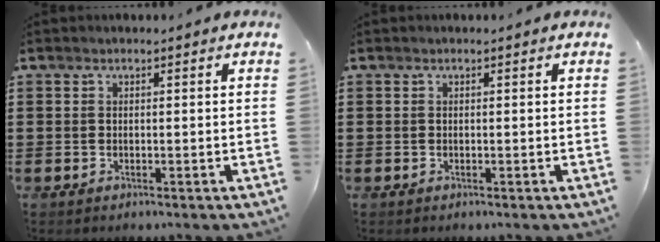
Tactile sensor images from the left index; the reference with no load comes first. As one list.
[{"total": 0.0}]